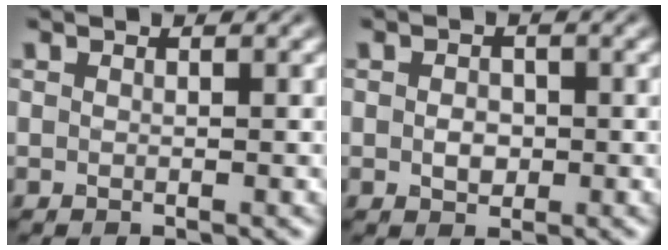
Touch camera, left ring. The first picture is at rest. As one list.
[{"total": 1.8, "force": [-0.2, 1.4, 1.2], "torque": [-0.023, -0.003, -0.003]}]